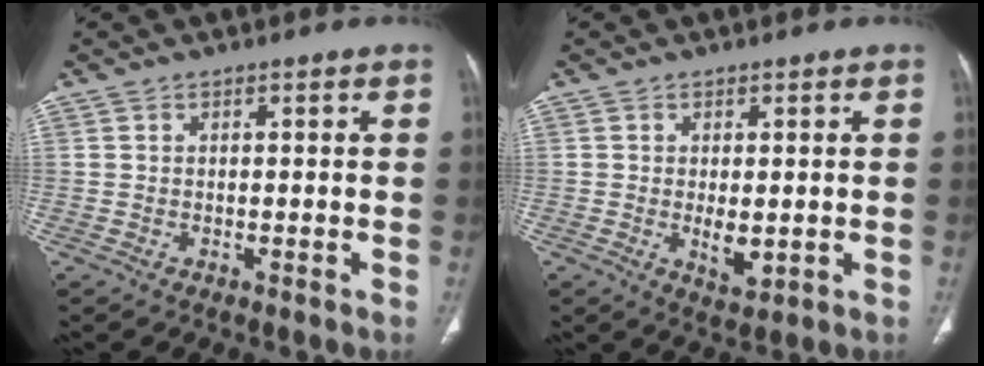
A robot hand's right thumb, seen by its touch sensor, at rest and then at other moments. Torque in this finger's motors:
{"motor_torque": [2.70, 2.31, 0.88, -0.81, 0.17]}